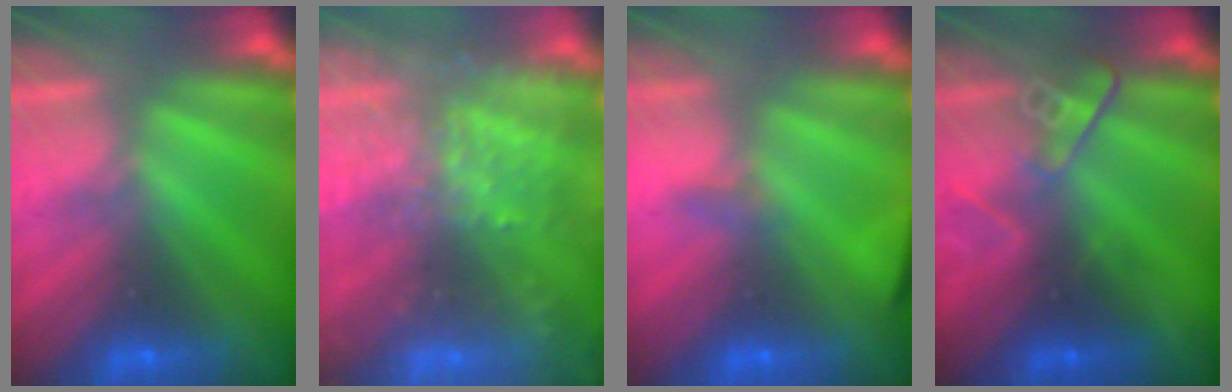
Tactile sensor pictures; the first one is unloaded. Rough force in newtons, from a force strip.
{"total": 5.9}
{"total": 2.9}
{"total": 2.5}